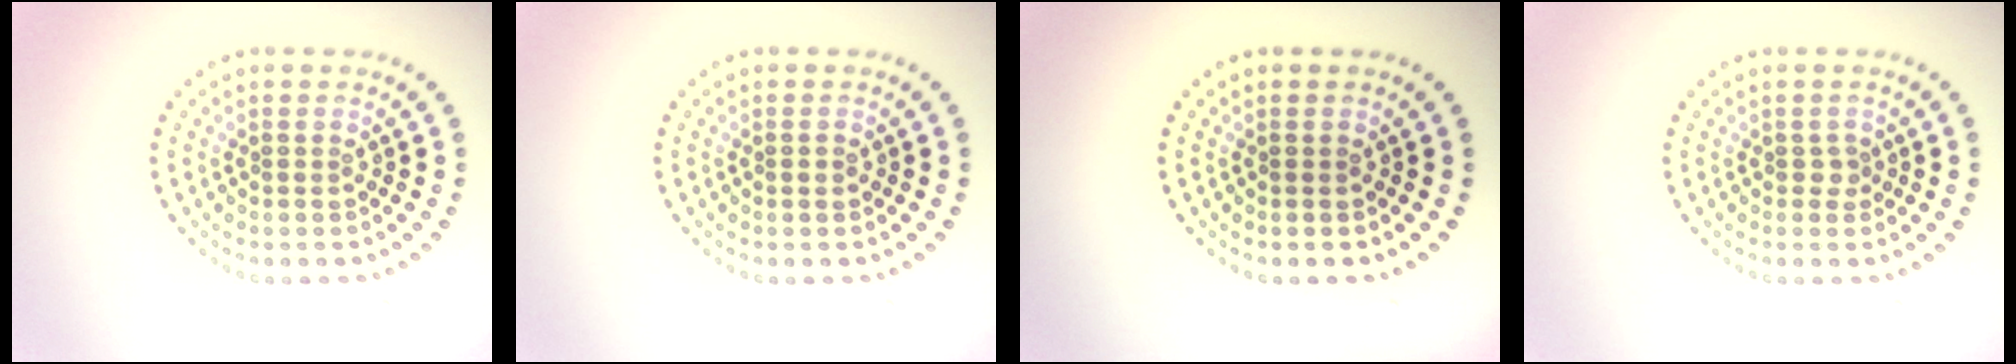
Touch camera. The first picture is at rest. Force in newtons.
{"total": 0.6, "press": 0.6, "slide": 0.1}
{"total": 0.0}
{"total": 1.0, "press": 0.7, "slide": 0.7}